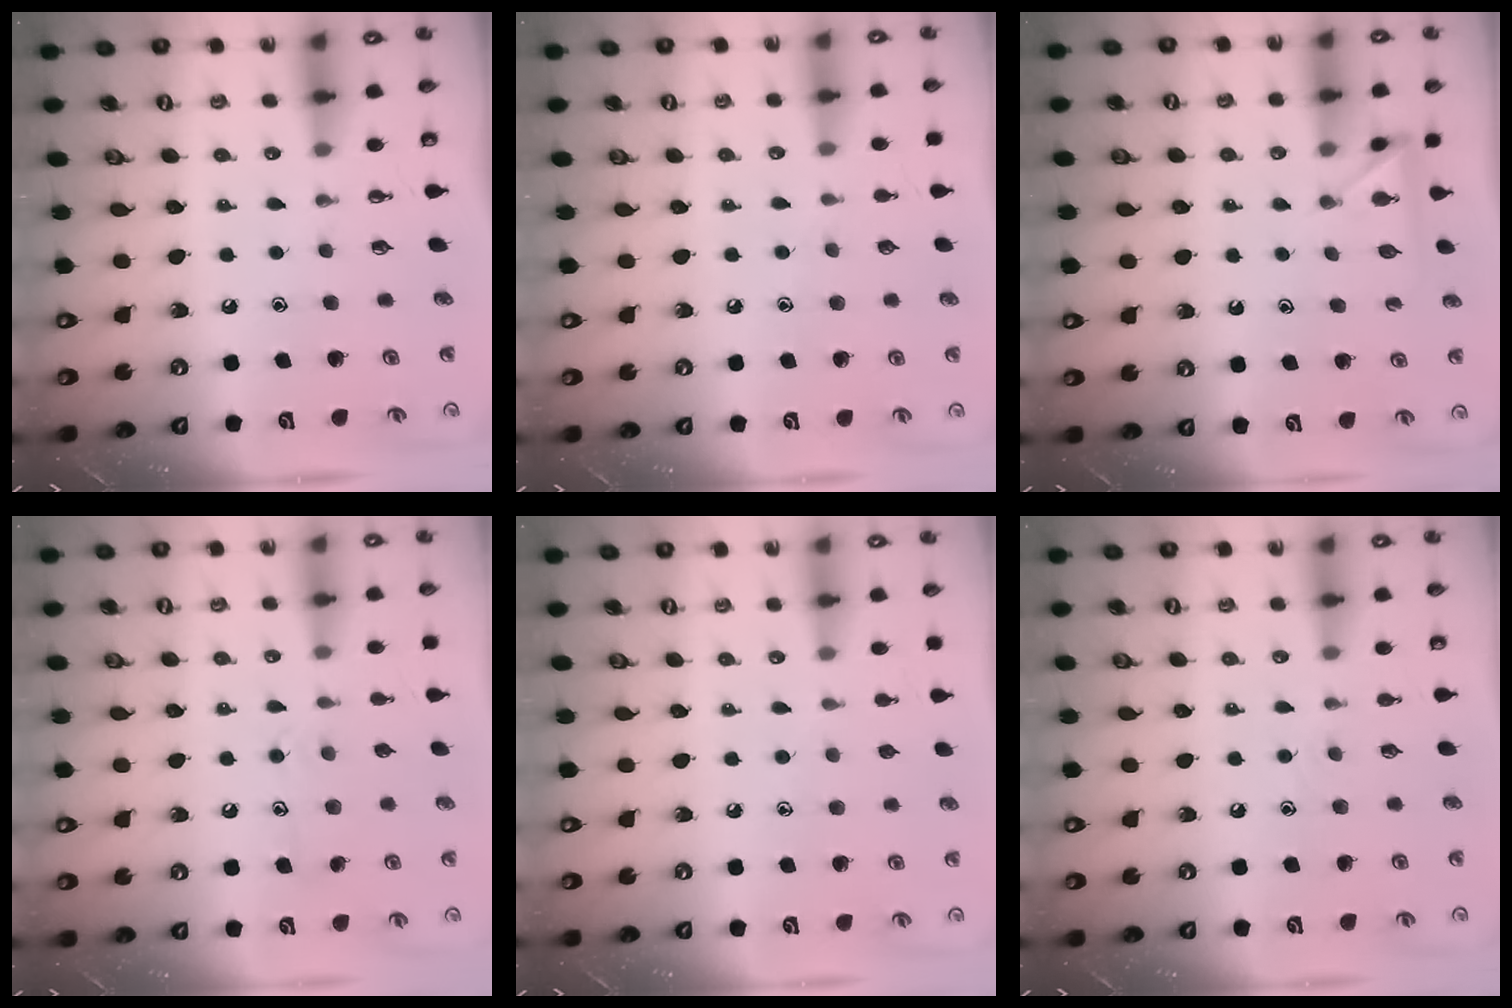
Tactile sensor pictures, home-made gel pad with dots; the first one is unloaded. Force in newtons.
{"total": 3.8, "press": 3.8, "slide": 0.4}
{"total": 3.5, "press": 3.5, "slide": 0.3}
{"total": 10.3, "press": 10.3, "slide": 0.5}
{"total": 5.0, "press": 4.9, "slide": 0.5}
{"total": 6.5, "press": 6.5, "slide": 0.7}